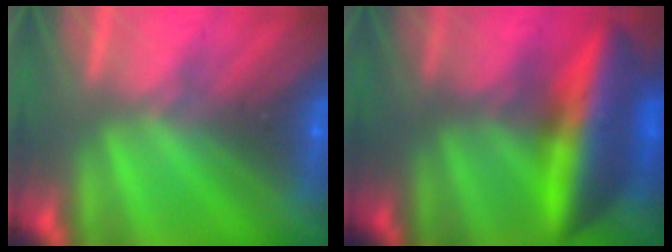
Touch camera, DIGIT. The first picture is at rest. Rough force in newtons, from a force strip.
{"total": 5.8}